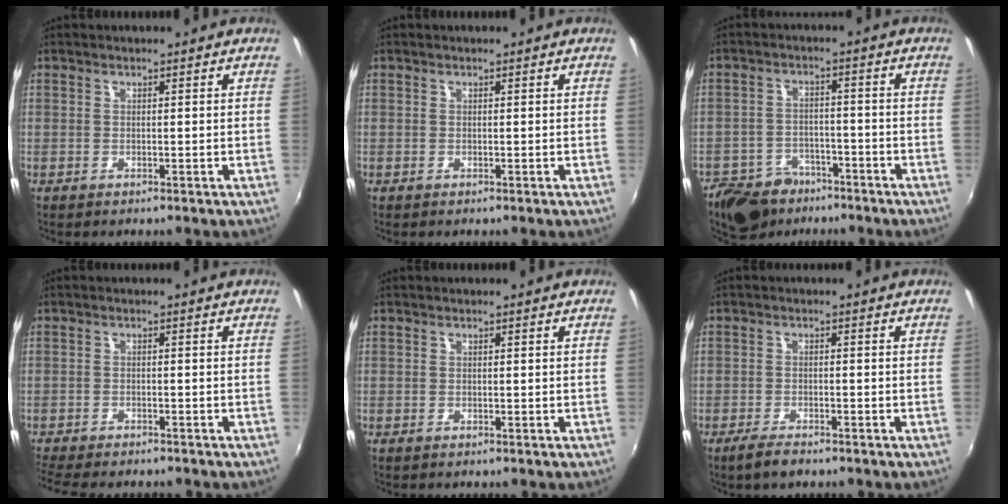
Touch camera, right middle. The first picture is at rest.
{"total": 0.0}
{"total": 11.9, "force": [-8.6, 7.0, 4.4], "torque": [-0.120, 0.003, -0.128]}
{"total": 8.3, "force": [-7.4, 1.7, 3.3], "torque": [-0.086, -0.025, -0.120]}
{"total": 0.0}
{"total": 3.8, "force": [-3.0, 1.1, 2.1], "torque": [-0.057, -0.009, -0.058]}